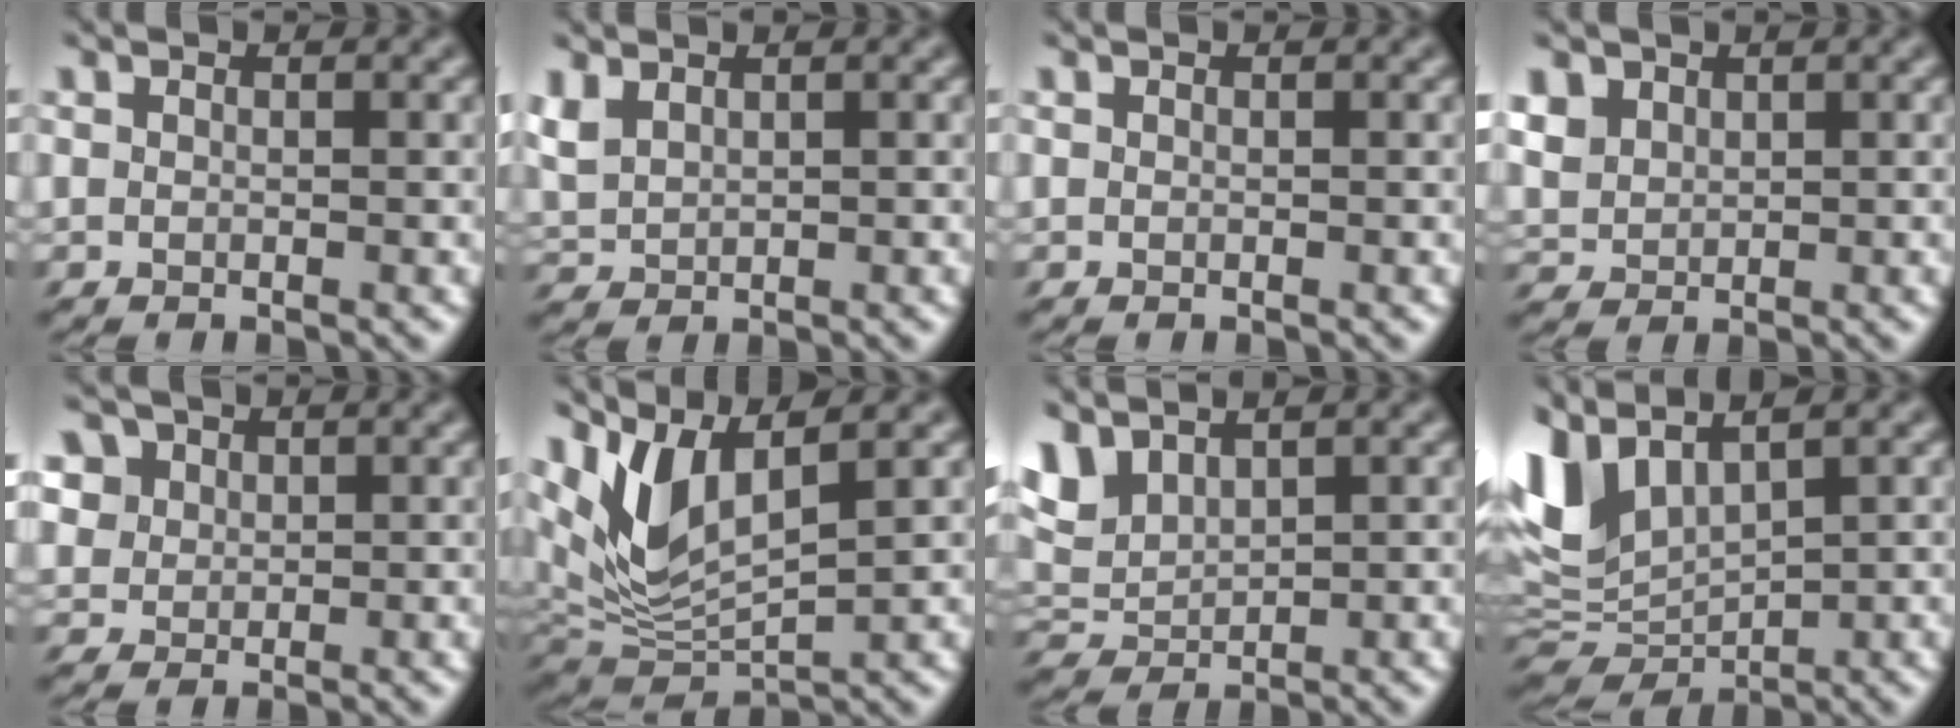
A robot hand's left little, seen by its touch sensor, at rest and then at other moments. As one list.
[{"total": 1.6, "force": [0.6, 0.9, 1.2], "torque": [-0.032, 0.001, 0.009]}, {"total": 0.0}, {"total": 2.4, "force": [1.0, 1.6, 1.4], "torque": [-0.039, 0.005, 0.011]}, {"total": 4.3, "force": [1.2, 3.4, 2.2], "torque": [-0.049, 0.025, 0.007]}, {"total": 7.8, "force": [3.0, 2.4, 6.8], "torque": [-0.168, 0.005, 0.056]}, {"total": 4.5, "force": [1.9, 1.8, 3.6], "torque": [-0.089, 0.001, 0.030]}, {"total": 5.9, "force": [1.0, 2.4, 5.3], "torque": [-0.114, -0.002, 0.013]}]